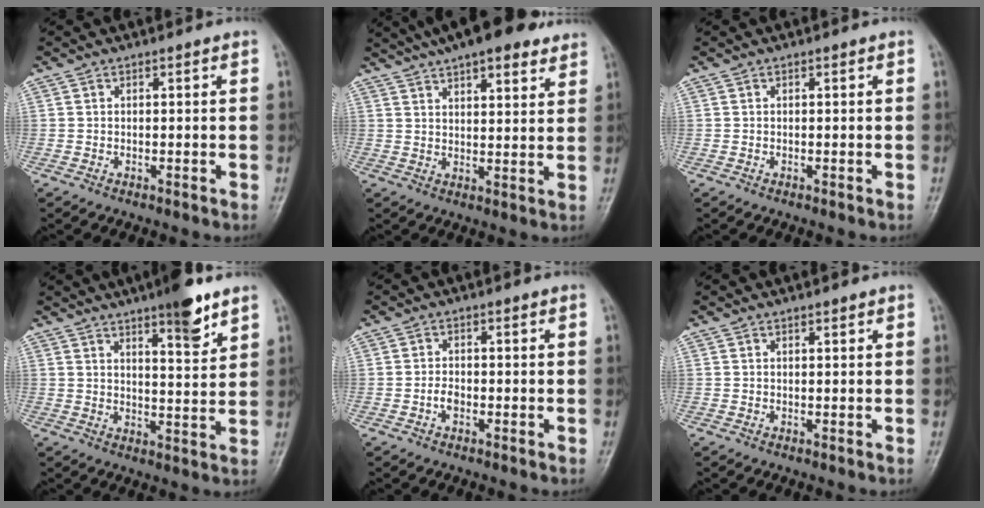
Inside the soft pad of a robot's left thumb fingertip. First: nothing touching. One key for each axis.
{"total": 15.8, "fx": 11.7, "fy": 4.9, "fz": 9.3, "tx": -0.123, "ty": -0.012, "tz": 0.166}
{"total": 0.0}
{"total": 8.8, "fx": 5.9, "fy": 1.9, "fz": 6.2, "tx": -0.077, "ty": -0.037, "tz": 0.086}
{"total": 2.0, "fx": -0.8, "fy": 1.2, "fz": 1.3, "tx": -0.023, "ty": 0.007, "tz": -0.017}
{"total": 0.7, "fx": 0.5, "fy": 0.1, "fz": 0.4, "tx": -0.007, "ty": -0.002, "tz": 0.008}